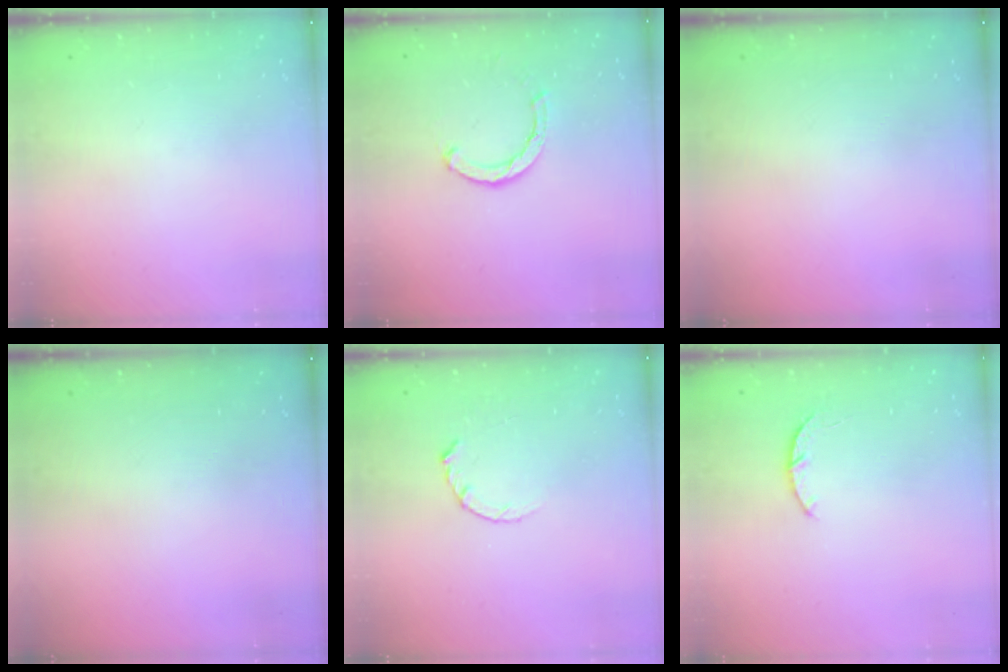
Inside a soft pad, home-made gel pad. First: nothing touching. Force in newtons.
{"total": 2.1, "press": 2.1, "slide": 0.1}
{"total": 0.0}
{"total": 0.0}
{"total": 2.8, "press": 2.8, "slide": 0.4}
{"total": 2.9, "press": 2.8, "slide": 0.5}